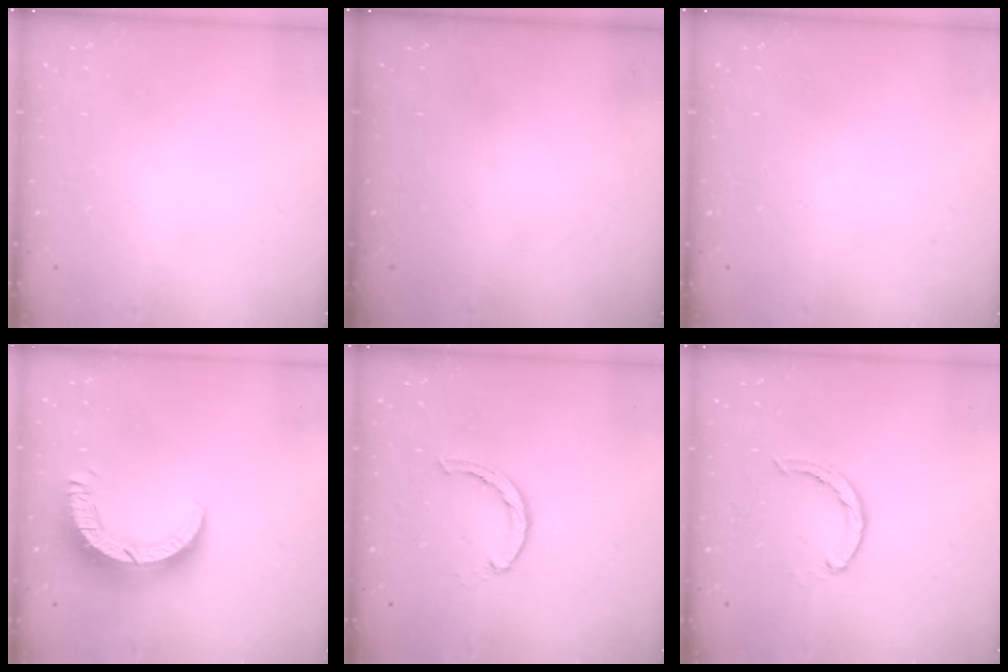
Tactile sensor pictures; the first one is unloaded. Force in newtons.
{"total": 0.0}
{"total": 0.0}
{"total": 10.3, "press": 10.2, "slide": 1.0}
{"total": 2.3, "press": 2.3, "slide": 0.2}
{"total": 3.0, "press": 3.0, "slide": 0.4}